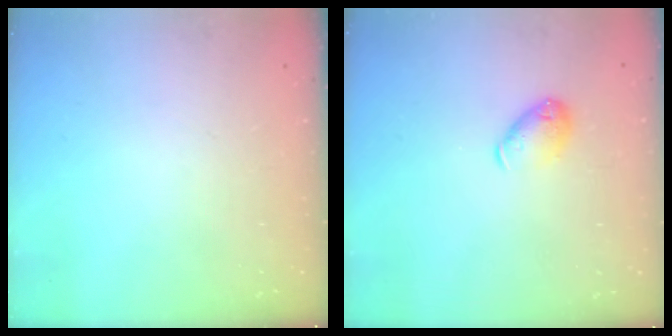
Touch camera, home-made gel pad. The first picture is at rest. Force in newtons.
{"total": 6.4, "press": 6.4, "slide": 0.4}